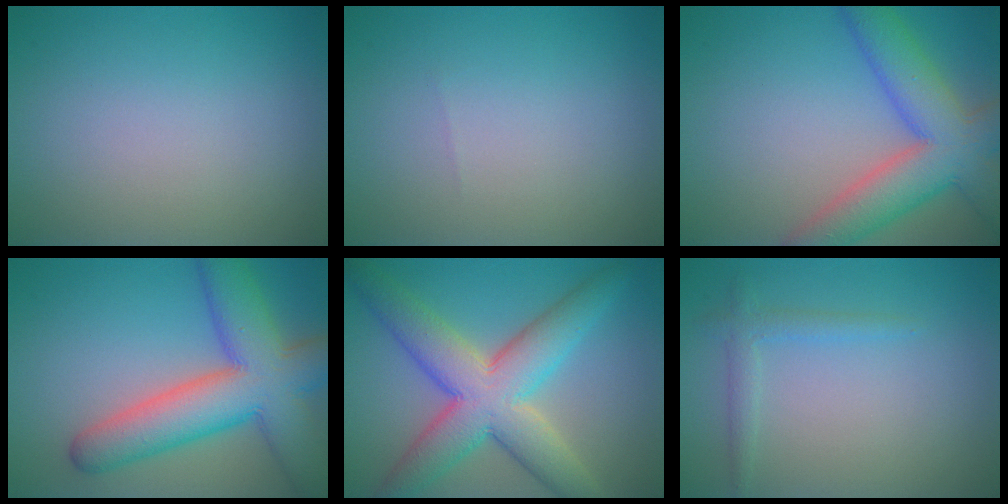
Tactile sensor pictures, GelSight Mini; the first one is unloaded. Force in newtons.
{"total": 0.0}
{"total": 8.3, "press": 8.3, "slide": 0.4}
{"total": 10.3, "press": 10.3, "slide": 0.5}
{"total": 9.2, "press": 9.2, "slide": 0.4}
{"total": 1.6, "press": 1.6, "slide": 0.1}